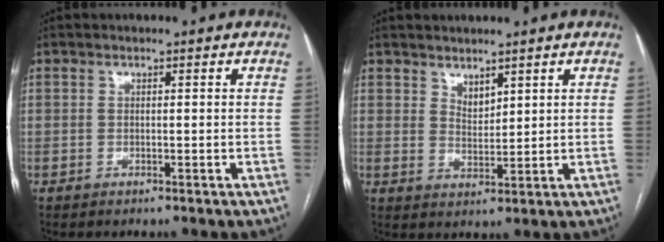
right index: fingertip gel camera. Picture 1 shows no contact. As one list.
[{"total": 2.8, "force": [2.2, 1.2, 1.2], "torque": [-0.022, -0.007, 0.050]}]